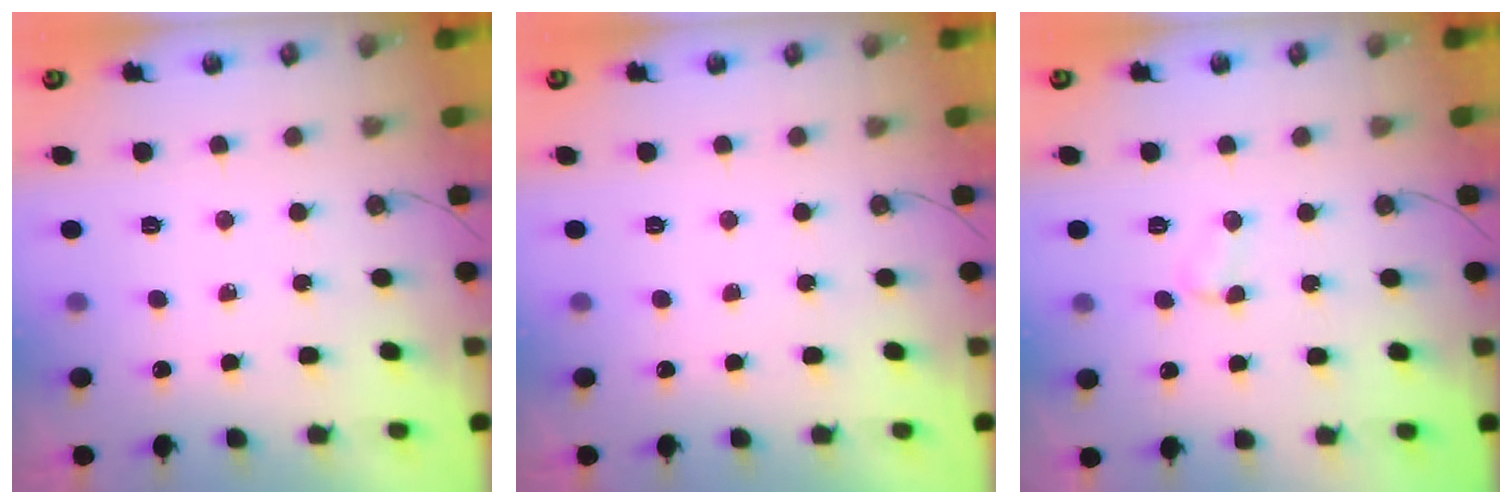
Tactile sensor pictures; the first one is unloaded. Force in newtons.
{"total": 0.0}
{"total": 2.7, "press": 2.6, "slide": 0.4}